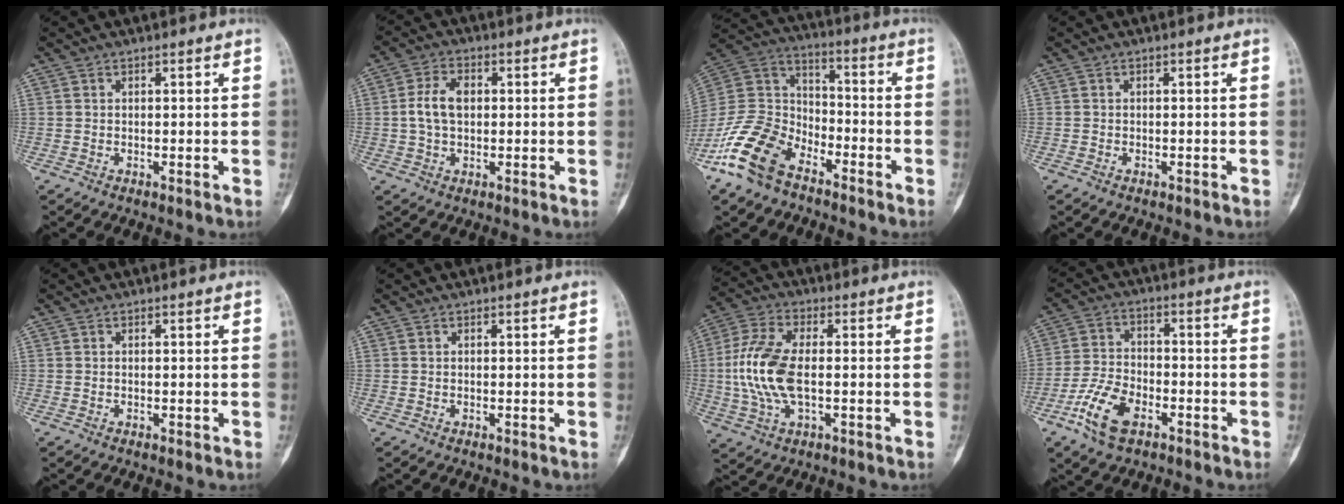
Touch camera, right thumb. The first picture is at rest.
{"total": 5.9, "force": [0.5, 3.7, 4.6], "torque": [-0.093, 0.015, 0.008]}
{"total": 15.6, "force": [-10.2, 8.8, 7.9], "torque": [-0.156, 0.068, -0.203]}
{"total": 0.0}
{"total": 0.0}
{"total": 0.0}
{"total": 14.7, "force": [-0.7, 6.8, 13.0], "torque": [-0.299, 0.013, -0.016]}
{"total": 9.9, "force": [-5.2, 5.3, 6.5], "torque": [-0.135, 0.020, -0.099]}